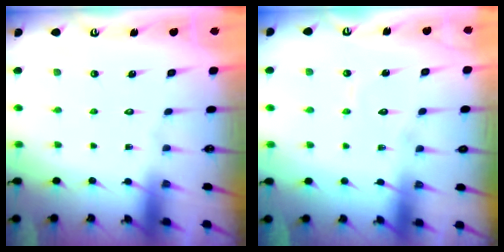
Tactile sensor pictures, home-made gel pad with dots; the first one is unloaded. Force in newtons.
{"total": 4.3, "press": 4.3, "slide": 0.4}